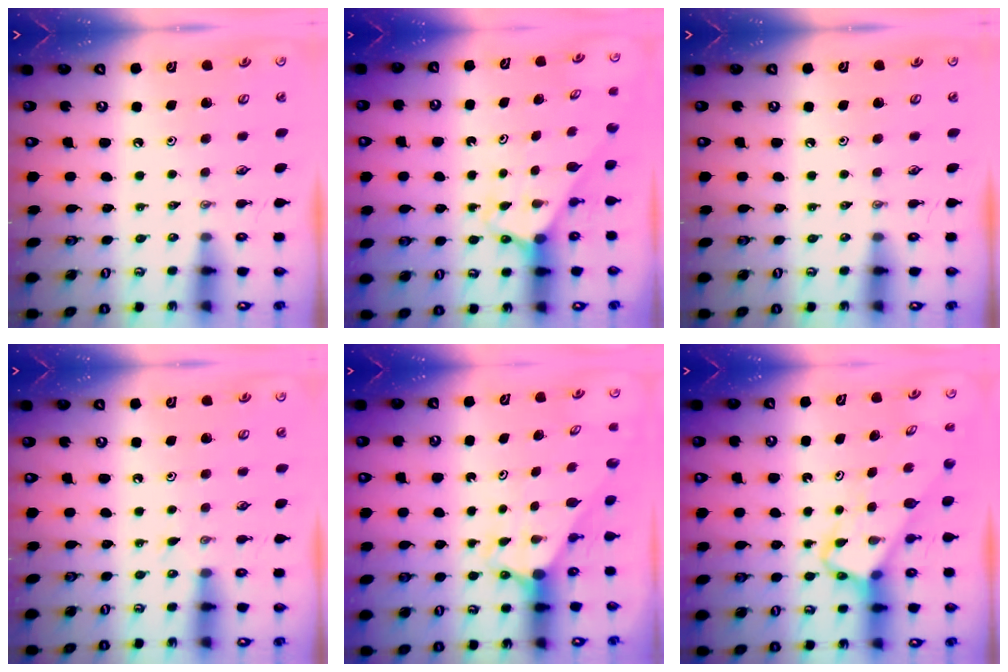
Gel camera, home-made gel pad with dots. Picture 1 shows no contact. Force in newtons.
{"total": 2.6, "press": 2.6, "slide": 0.2}
{"total": 0.0}
{"total": 2.9, "press": 2.8, "slide": 0.4}
{"total": 2.7, "press": 2.7, "slide": 0.0}
{"total": 3.9, "press": 3.8, "slide": 0.2}